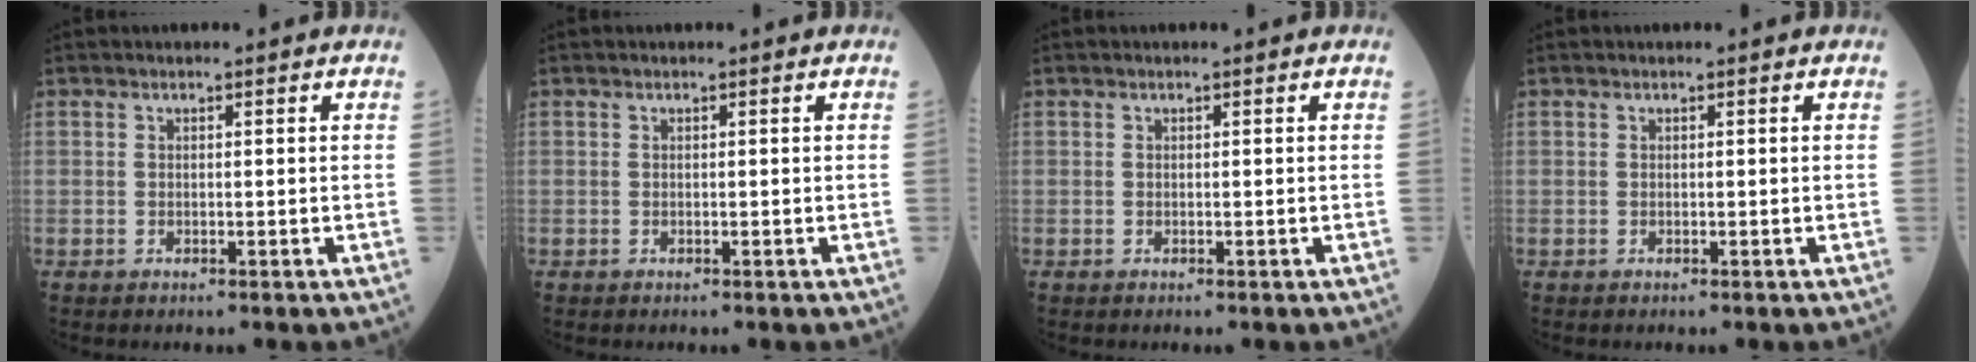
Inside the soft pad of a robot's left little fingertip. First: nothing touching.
{"total": 0.0}
{"total": 0.0}
{"total": 0.0}